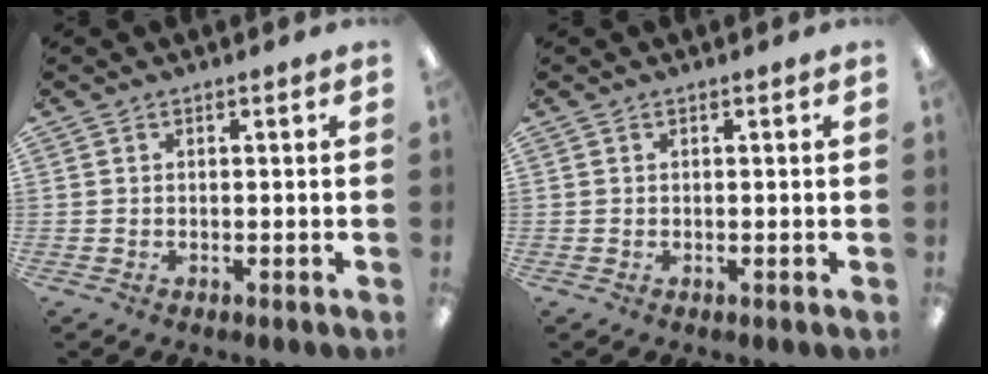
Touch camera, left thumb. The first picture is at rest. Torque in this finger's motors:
{"motor_torque": [-0.16, -0.06, -0.15, 0.10, 0.00]}